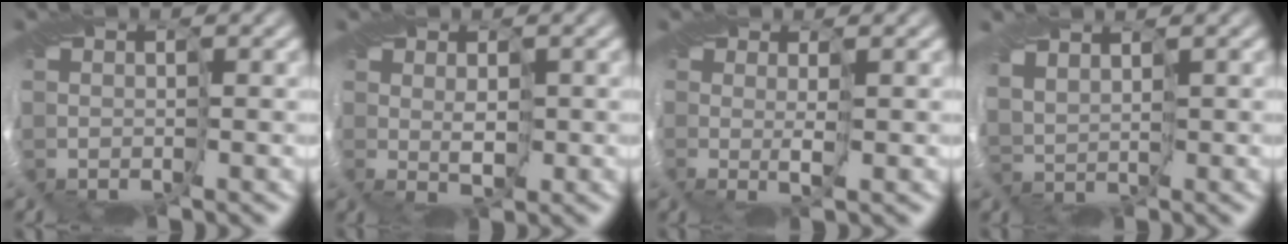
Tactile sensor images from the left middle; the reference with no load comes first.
{"total": 0.7, "force": [0.3, -0.2, 0.6], "torque": [-0.009, 0.000, 0.006]}
{"total": 1.8, "force": [0.7, -1.6, -0.3], "torque": [0.004, -0.005, 0.013]}
{"total": 0.7, "force": [-0.3, 0.2, 0.6], "torque": [-0.012, 0.002, -0.014]}